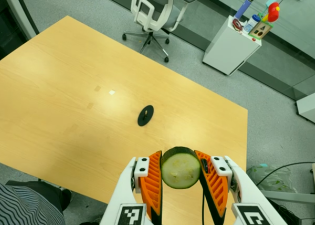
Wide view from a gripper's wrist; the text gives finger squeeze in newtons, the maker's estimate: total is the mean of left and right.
{"total": 12.5, "left": 11.9, "right": 13.2}